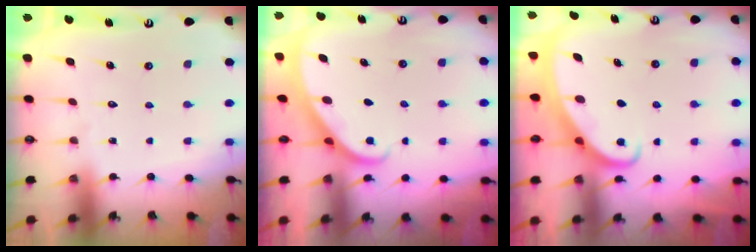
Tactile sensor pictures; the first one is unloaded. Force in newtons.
{"total": 2.2, "press": 2.2, "slide": 0.1}
{"total": 2.5, "press": 2.5, "slide": 0.3}